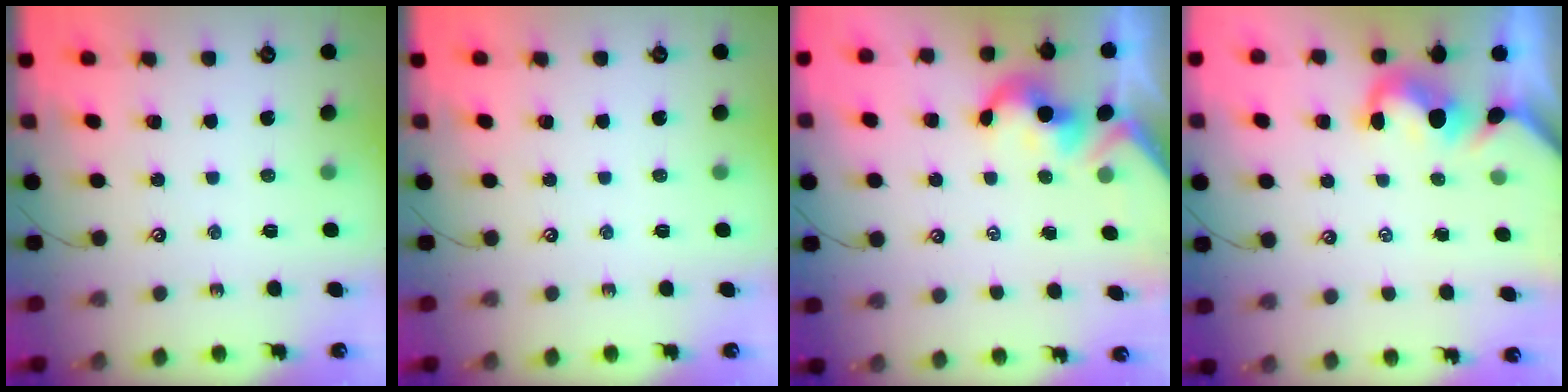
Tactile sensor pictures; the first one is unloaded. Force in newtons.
{"total": 0.0}
{"total": 2.0, "press": 1.9, "slide": 0.5}
{"total": 1.6, "press": 1.5, "slide": 0.6}